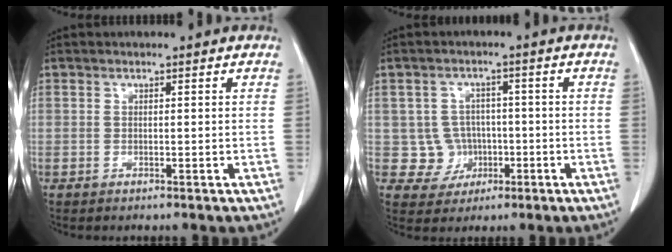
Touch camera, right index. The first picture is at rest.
{"total": 5.2, "force": [-0.7, 5.1, 0.4], "torque": [0.002, 0.011, -0.003]}